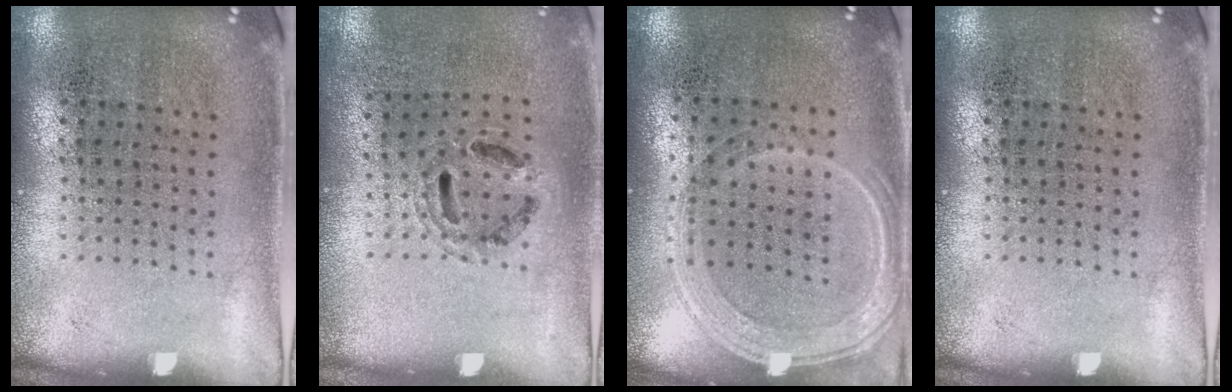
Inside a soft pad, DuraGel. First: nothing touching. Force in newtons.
{"total": 0.8, "press": 0.8, "slide": 0.2}
{"total": 1.2, "press": 1.1, "slide": 0.5}
{"total": 0.0}